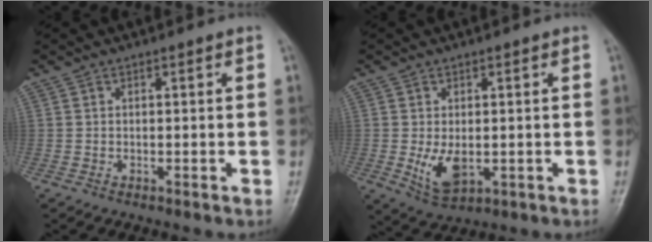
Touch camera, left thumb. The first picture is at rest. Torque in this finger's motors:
{"motor_torque": [0.93, 1.00, 0.54, 0.03, 0.06]}